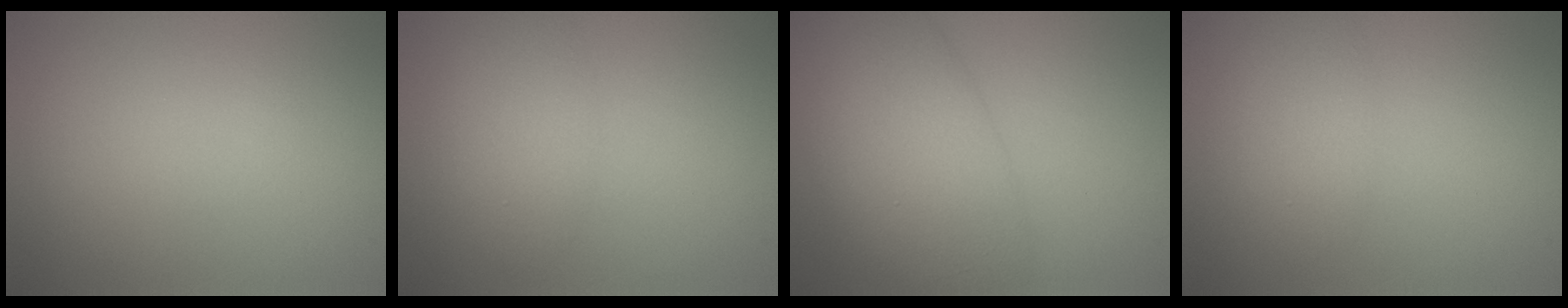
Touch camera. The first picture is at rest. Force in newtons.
{"total": 2.6, "press": 2.6, "slide": 0.2}
{"total": 7.9, "press": 7.9, "slide": 0.2}
{"total": 2.2, "press": 2.2, "slide": 0.1}